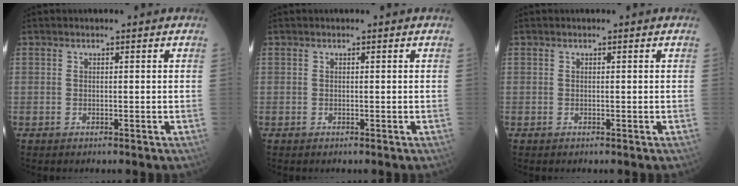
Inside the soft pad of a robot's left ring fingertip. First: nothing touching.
{"total": 0.0}
{"total": 0.0}